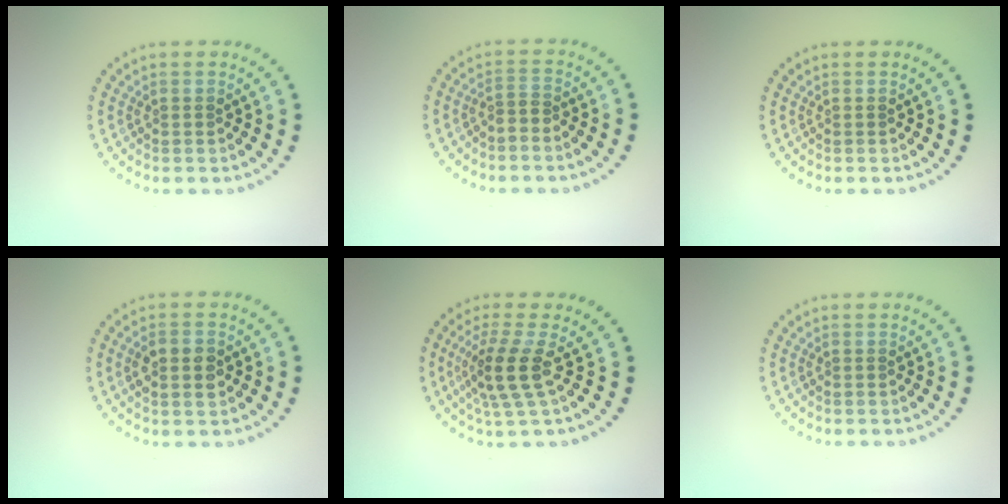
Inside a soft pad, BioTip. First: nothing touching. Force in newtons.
{"total": 1.0, "press": 0.6, "slide": 0.8}
{"total": 0.0}
{"total": 2.6, "press": 2.6, "slide": 0.2}
{"total": 3.7, "press": 2.8, "slide": 2.4}
{"total": 0.0}